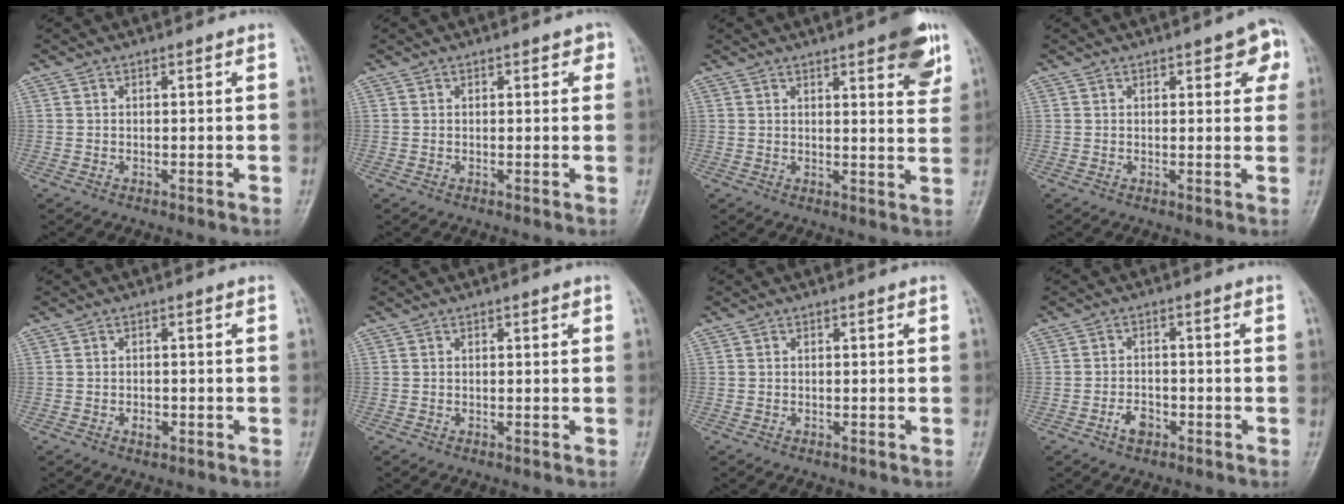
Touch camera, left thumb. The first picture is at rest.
{"total": 1.6, "force": [0.7, 1.1, 1.0], "torque": [0.006, 0.001, 0.004]}
{"total": 10.0, "force": [5.7, 2.8, 7.8], "torque": [-0.074, -0.023, 0.067]}
{"total": 5.6, "force": [2.4, 2.4, 4.4], "torque": [-0.026, -0.004, 0.019]}
{"total": 1.7, "force": [-0.6, 1.2, 1.0], "torque": [-0.010, 0.003, -0.009]}
{"total": 0.6, "force": [0.3, 0.3, 0.4], "torque": [-0.002, -0.001, 0.002]}
{"total": 0.0}
{"total": 3.3, "force": [-1.7, 2.1, 1.8], "torque": [-0.024, 0.012, -0.030]}